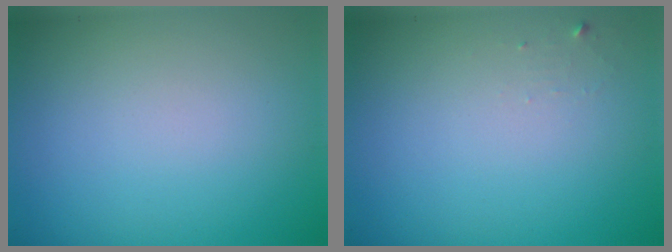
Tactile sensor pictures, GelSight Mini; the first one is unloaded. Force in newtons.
{"total": 0.6, "press": 0.6, "slide": 0.1}